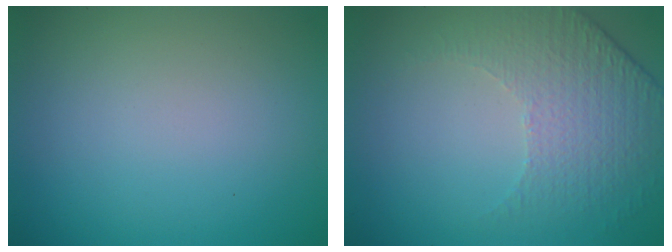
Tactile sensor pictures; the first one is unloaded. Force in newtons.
{"total": 4.7, "press": 3.1, "slide": 3.5}